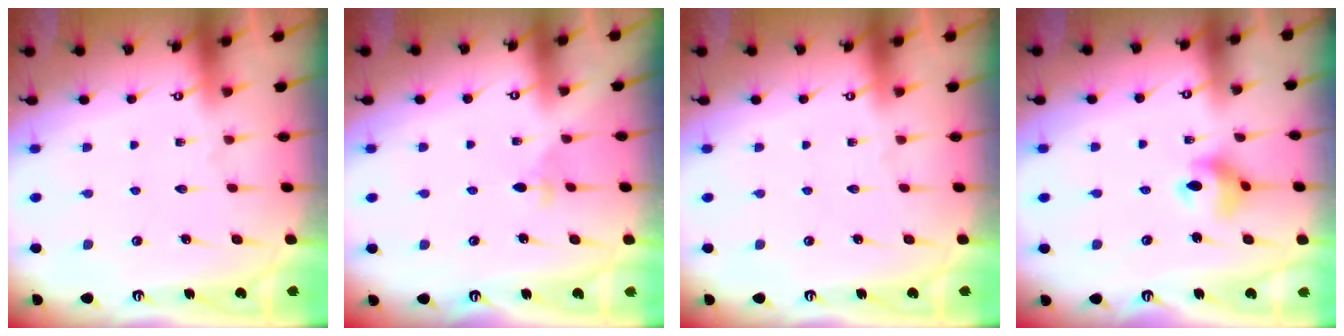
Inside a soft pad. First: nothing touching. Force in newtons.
{"total": 3.0, "press": 2.9, "slide": 0.5}
{"total": 0.0}
{"total": 7.0, "press": 7.0, "slide": 0.4}